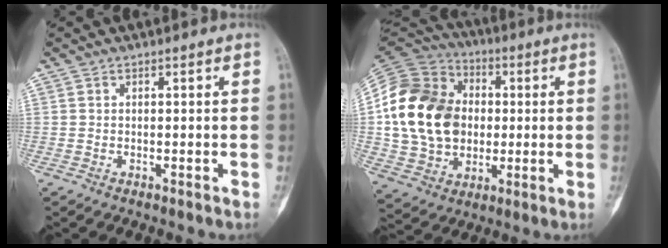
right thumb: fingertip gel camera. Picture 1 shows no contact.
{"total": 23.1, "force": [1.3, 17.7, 14.7], "torque": [-0.276, 0.018, 0.030]}